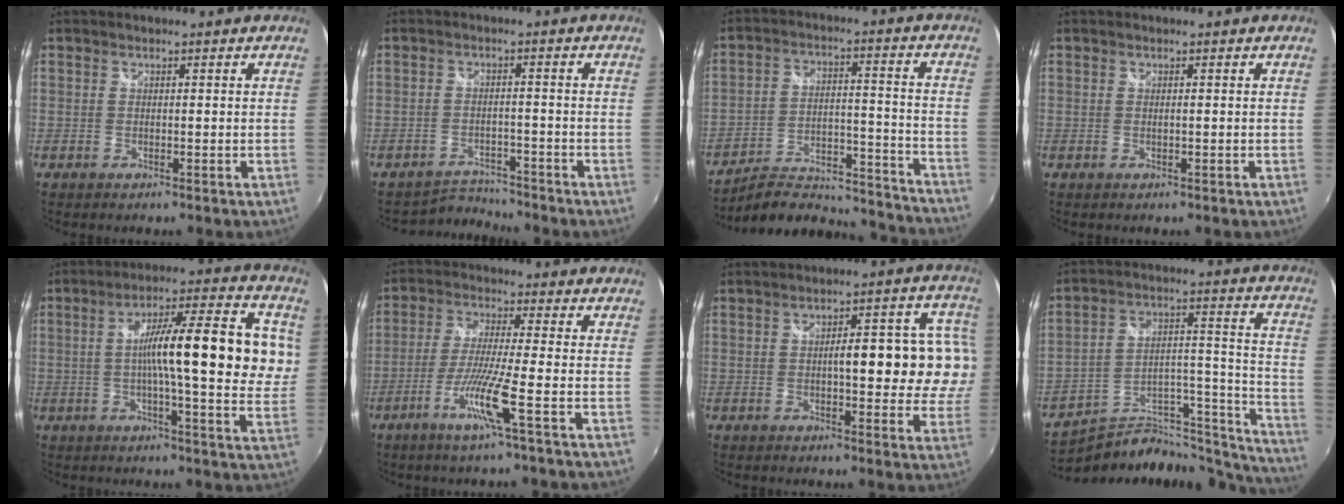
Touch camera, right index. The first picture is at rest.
{"total": 4.3, "force": [-4.1, 0.4, -1.3], "torque": [0.008, 0.013, -0.072]}
{"total": 21.8, "force": [-19.6, 6.1, 7.5], "torque": [-0.127, 0.013, -0.253]}
{"total": 0.0}
{"total": 18.4, "force": [1.8, 3.2, 18.1], "torque": [-0.267, 0.021, 0.019]}
{"total": 8.7, "force": [-4.1, -1.4, 7.5], "torque": [-0.165, -0.010, -0.083]}
{"total": 13.7, "force": [0.4, 4.9, 12.7], "torque": [-0.157, 0.025, 0.012]}
{"total": 21.8, "force": [-19.1, 8.2, 6.4], "torque": [-0.070, 0.071, -0.271]}